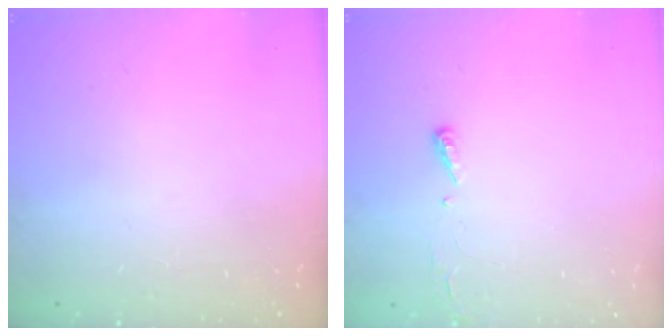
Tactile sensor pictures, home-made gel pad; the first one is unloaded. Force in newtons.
{"total": 2.9, "press": 2.9, "slide": 0.4}